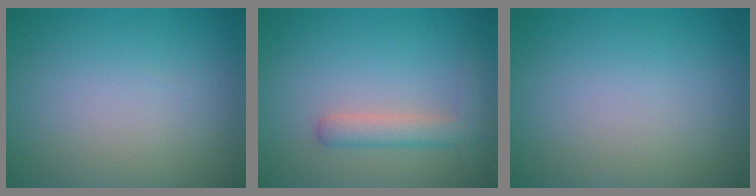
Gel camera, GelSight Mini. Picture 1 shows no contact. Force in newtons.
{"total": 2.8, "press": 2.8, "slide": 0.2}
{"total": 0.0}